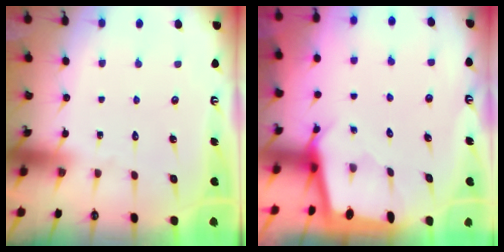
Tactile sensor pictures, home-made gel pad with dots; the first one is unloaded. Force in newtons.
{"total": 2.1, "press": 2.1, "slide": 0.2}